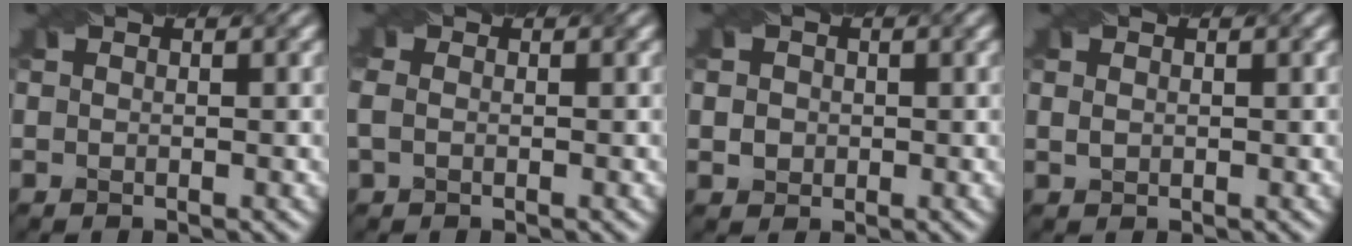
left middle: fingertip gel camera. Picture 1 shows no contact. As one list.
[{"total": 1.7, "force": [-0.2, 1.2, 1.1], "torque": [-0.029, 0.001, -0.007]}, {"total": 1.7, "force": [0.1, 1.6, 0.7], "torque": [-0.011, -0.003, 0.002]}, {"total": 1.1, "force": [0.3, 0.8, 0.7], "torque": [-0.016, -0.001, 0.008]}]